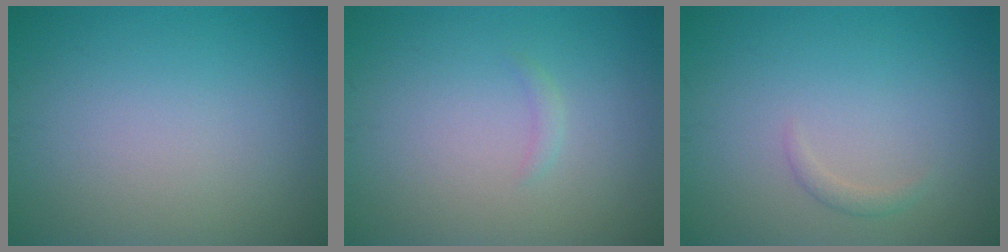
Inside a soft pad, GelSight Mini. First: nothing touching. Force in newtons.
{"total": 0.6, "press": 0.6, "slide": 0.1}
{"total": 0.8, "press": 0.8, "slide": 0.1}